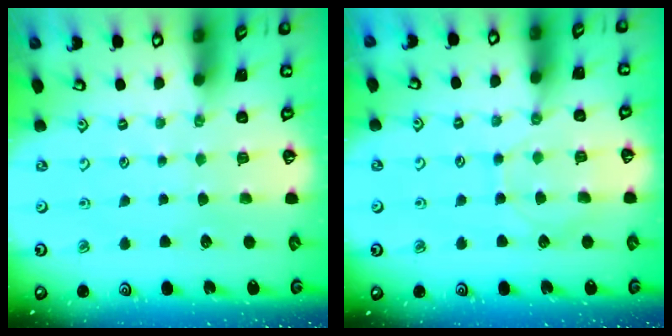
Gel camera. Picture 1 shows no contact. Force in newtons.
{"total": 7.0, "press": 6.9, "slide": 0.7}